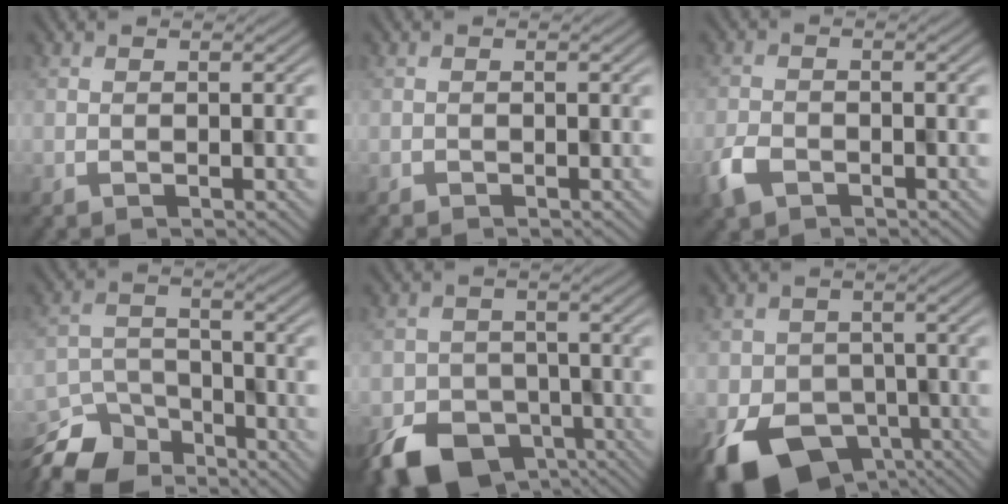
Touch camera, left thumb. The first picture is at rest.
{"total": 0.7, "force": [-0.6, 0.1, -0.3], "torque": [0.005, -0.004, -0.007]}
{"total": 2.9, "force": [-2.2, 1.7, 0.9], "torque": [-0.022, -0.013, -0.044]}
{"total": 11.2, "force": [-9.7, 4.8, 3.1], "torque": [-0.069, -0.029, -0.154]}
{"total": 8.6, "force": [-5.7, 5.5, 3.4], "torque": [-0.061, -0.029, -0.088]}
{"total": 9.9, "force": [-5.2, 7.0, 4.8], "torque": [-0.097, -0.040, -0.076]}